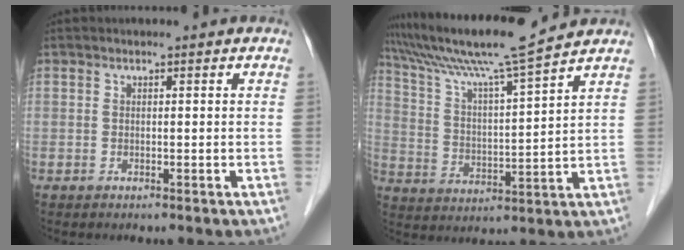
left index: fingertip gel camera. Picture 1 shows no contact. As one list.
[{"total": 14.6, "force": [12.8, -2.0, 6.6], "torque": [-0.128, 0.005, 0.217]}]